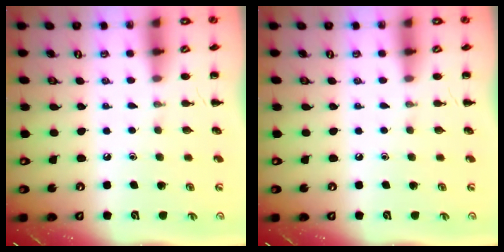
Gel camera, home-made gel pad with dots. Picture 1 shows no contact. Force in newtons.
{"total": 0.0}